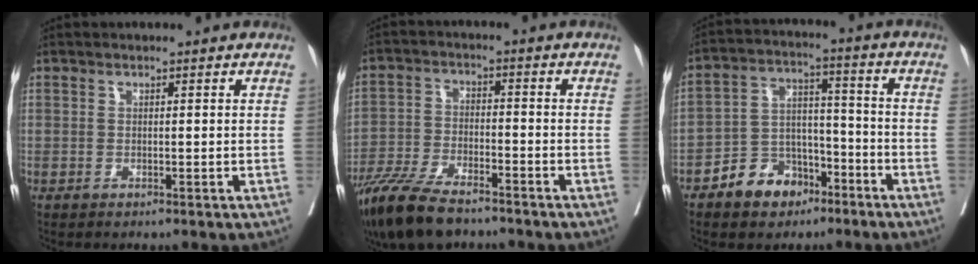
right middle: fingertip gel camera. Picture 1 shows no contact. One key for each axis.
{"total": 12.1, "fx": -9.5, "fy": 3.1, "fz": 6.8, "tx": -0.129, "ty": -0.030, "tz": -0.172}
{"total": 8.9, "fx": -5.7, "fy": 5.8, "fz": 3.7, "tx": -0.069, "ty": 0.024, "tz": -0.097}